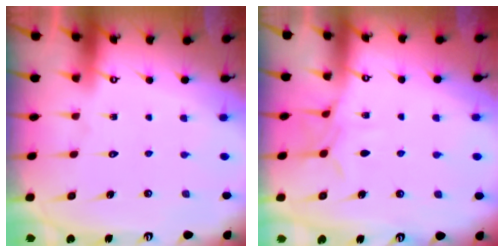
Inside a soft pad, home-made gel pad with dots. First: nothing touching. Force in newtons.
{"total": 7.9, "press": 7.8, "slide": 0.7}